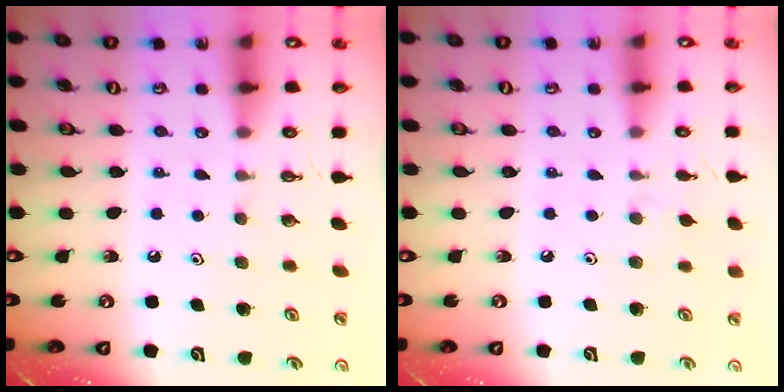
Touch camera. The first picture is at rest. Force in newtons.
{"total": 3.8, "press": 3.7, "slide": 0.7}